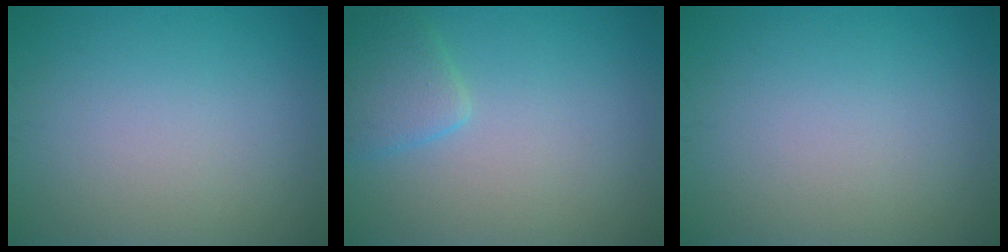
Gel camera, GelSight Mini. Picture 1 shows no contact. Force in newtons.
{"total": 2.6, "press": 2.6, "slide": 0.2}
{"total": 0.0}